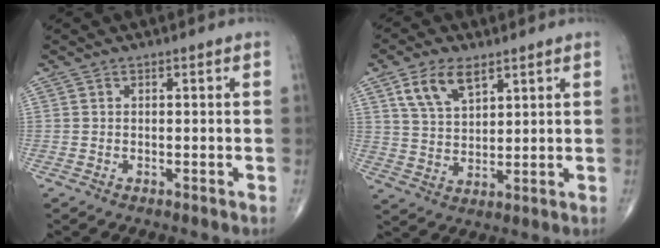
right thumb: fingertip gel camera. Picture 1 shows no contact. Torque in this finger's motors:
{"motor_torque": [0.81, 0.92, 0.73, 0.45, 0.03]}